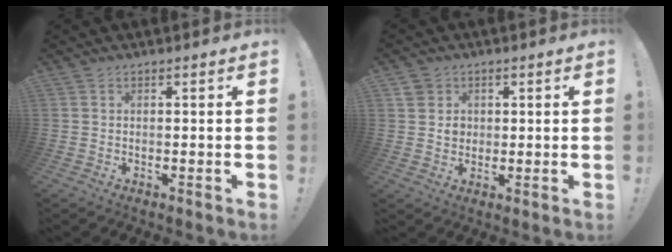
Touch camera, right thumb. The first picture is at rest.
{"total": 4.4, "force": [1.2, 4.1, 1.1], "torque": [-0.018, -0.002, 0.023]}